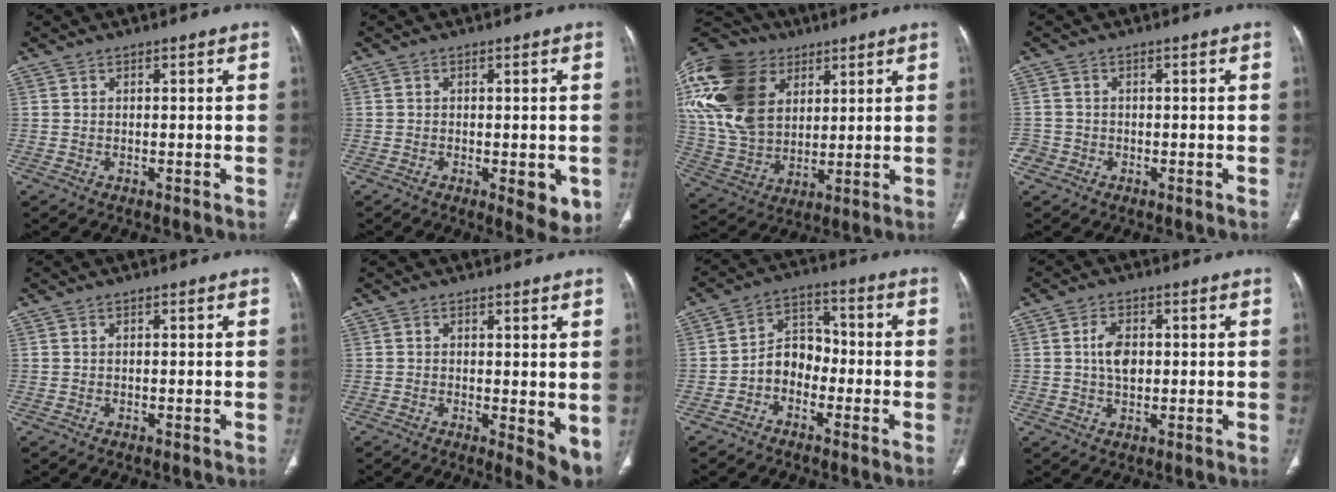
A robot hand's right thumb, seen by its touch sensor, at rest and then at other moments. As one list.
[{"total": 5.7, "force": [-1.6, 2.3, 4.9], "torque": [-0.048, -0.010, -0.016]}, {"total": 25.1, "force": [8.7, 17.9, 15.3], "torque": [-0.319, 0.015, 0.167]}, {"total": 2.7, "force": [-1.2, 2.5, 0.3], "torque": [0.002, 0.012, -0.026]}, {"total": 0.0}, {"total": 6.0, "force": [-0.1, 2.4, 5.5], "torque": [-0.068, -0.017, 0.000]}, {"total": 7.0, "force": [-2.5, 5.3, 3.8], "torque": [-0.041, 0.039, -0.058]}, {"total": 5.0, "force": [0.4, 3.3, 3.8], "torque": [-0.063, 0.003, 0.005]}]